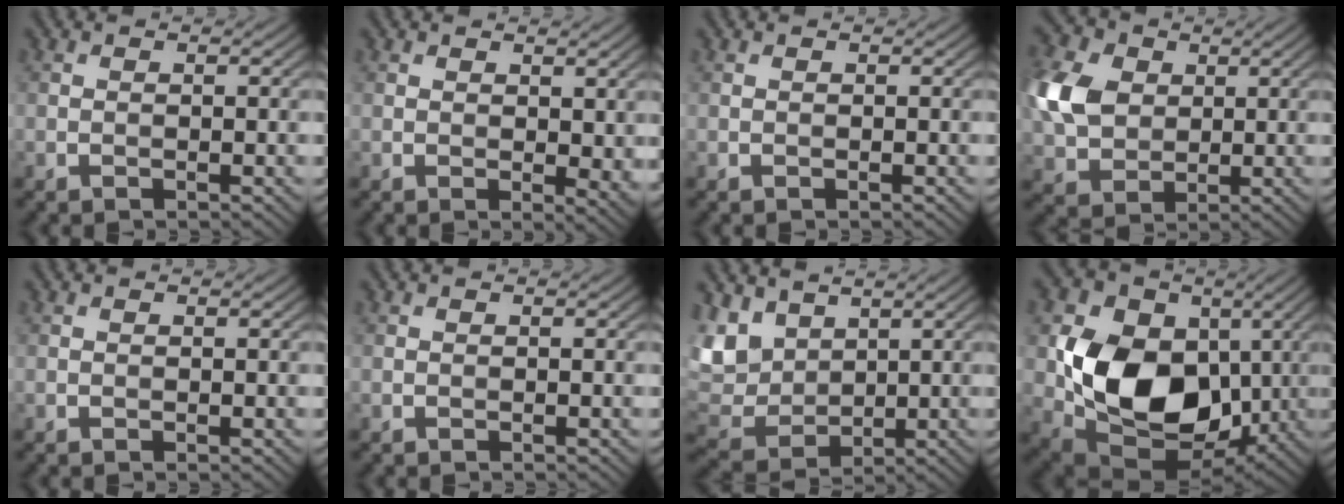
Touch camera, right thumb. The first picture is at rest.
{"total": 2.6, "force": [1.1, 1.2, 2.0], "torque": [-0.030, -0.005, 0.023]}
{"total": 0.0}
{"total": 9.9, "force": [1.8, 7.5, 6.2], "torque": [-0.181, 0.015, 0.028]}
{"total": 0.0}
{"total": 0.0}
{"total": 8.3, "force": [4.1, 5.5, 4.5], "torque": [-0.153, 0.004, 0.083]}
{"total": 14.8, "force": [-0.2, 10.9, 10.0], "torque": [-0.200, -0.019, 0.000]}